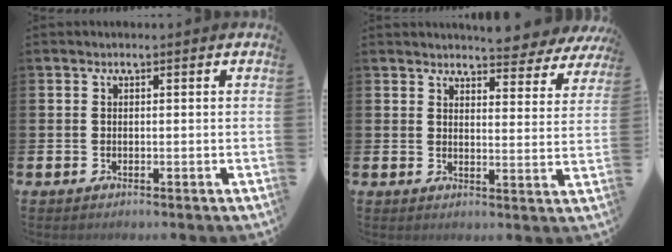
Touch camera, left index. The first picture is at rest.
{"total": 4.6, "force": [4.6, 0.6, 0.4], "torque": [-0.007, -0.036, 0.078]}